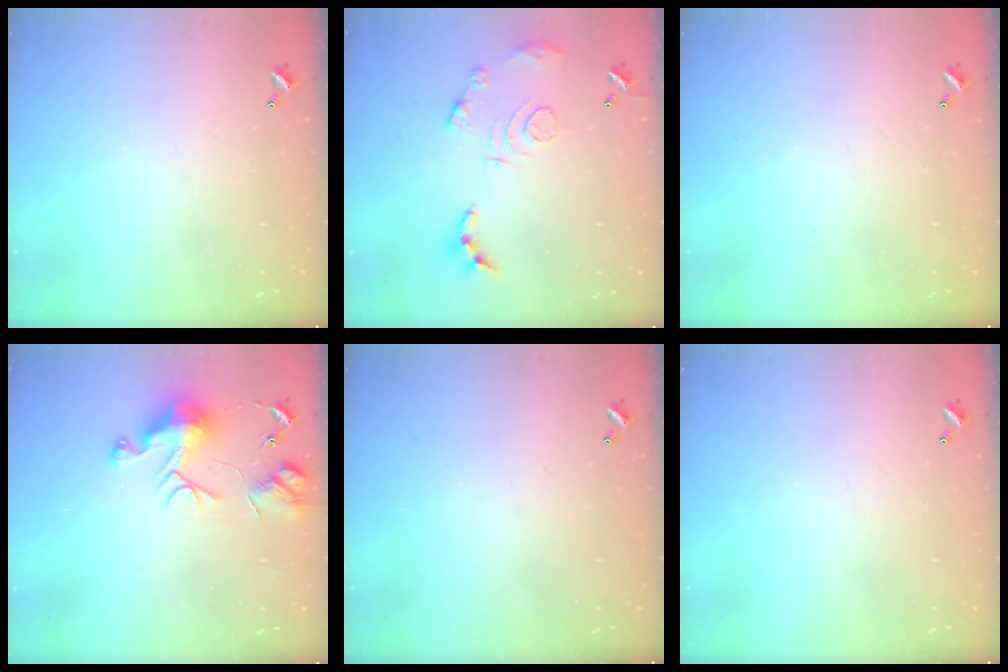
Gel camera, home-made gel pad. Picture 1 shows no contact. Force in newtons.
{"total": 10.7, "press": 10.7, "slide": 0.7}
{"total": 0.0}
{"total": 9.3, "press": 9.3, "slide": 1.1}
{"total": 0.0}
{"total": 0.0}